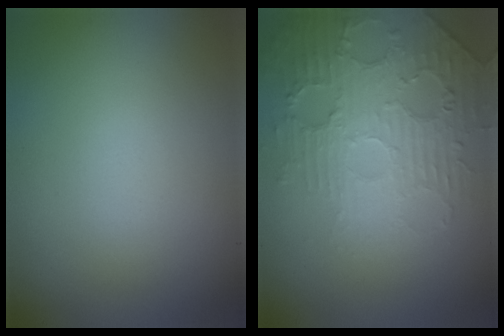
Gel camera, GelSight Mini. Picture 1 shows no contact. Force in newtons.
{"total": 4.9, "press": 3.7, "slide": 3.2}